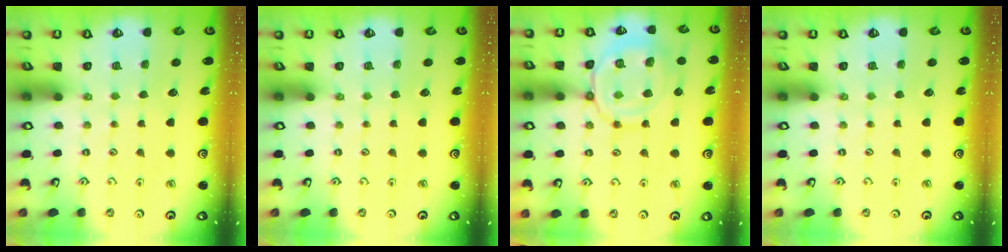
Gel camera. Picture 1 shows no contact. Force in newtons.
{"total": 0.0}
{"total": 14.7, "press": 14.6, "slide": 1.4}
{"total": 0.0}